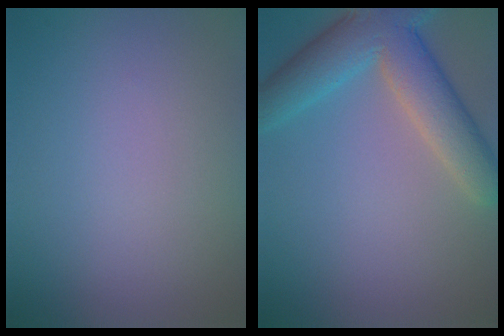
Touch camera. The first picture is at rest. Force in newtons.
{"total": 6.2, "press": 6.2, "slide": 0.5}